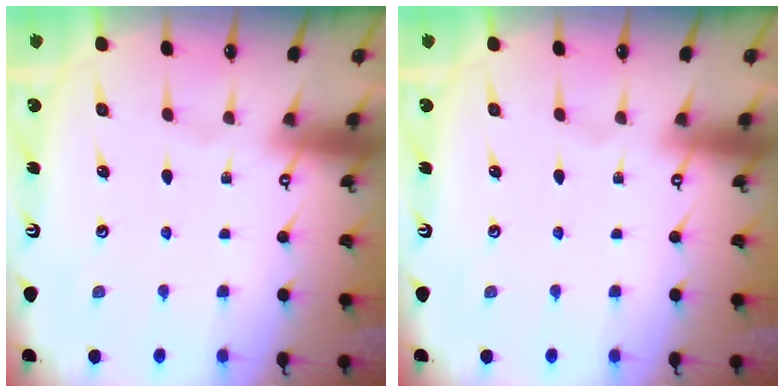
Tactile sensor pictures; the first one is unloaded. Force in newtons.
{"total": 0.0}